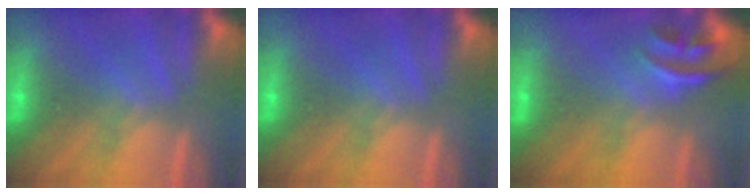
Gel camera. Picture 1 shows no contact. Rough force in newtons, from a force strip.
{"total": 0.0}
{"total": 2.7}